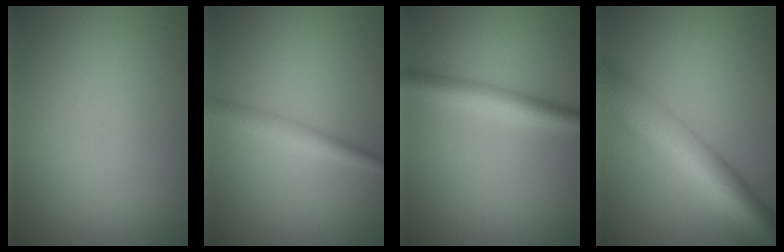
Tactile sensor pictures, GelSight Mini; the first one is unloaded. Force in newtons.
{"total": 2.4, "press": 2.4, "slide": 0.0}
{"total": 3.5, "press": 3.5, "slide": 0.0}
{"total": 8.5, "press": 8.5, "slide": 0.2}